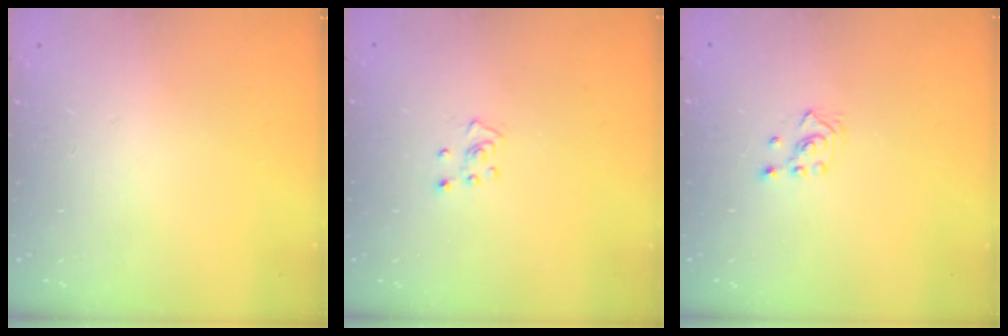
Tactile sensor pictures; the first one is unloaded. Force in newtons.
{"total": 4.0, "press": 4.0, "slide": 0.4}
{"total": 2.5, "press": 2.3, "slide": 1.0}